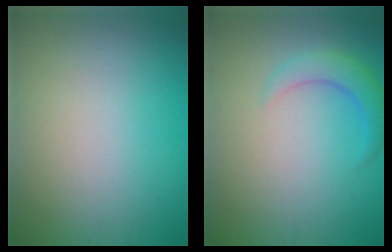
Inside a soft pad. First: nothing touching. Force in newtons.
{"total": 2.6, "press": 2.6, "slide": 0.2}